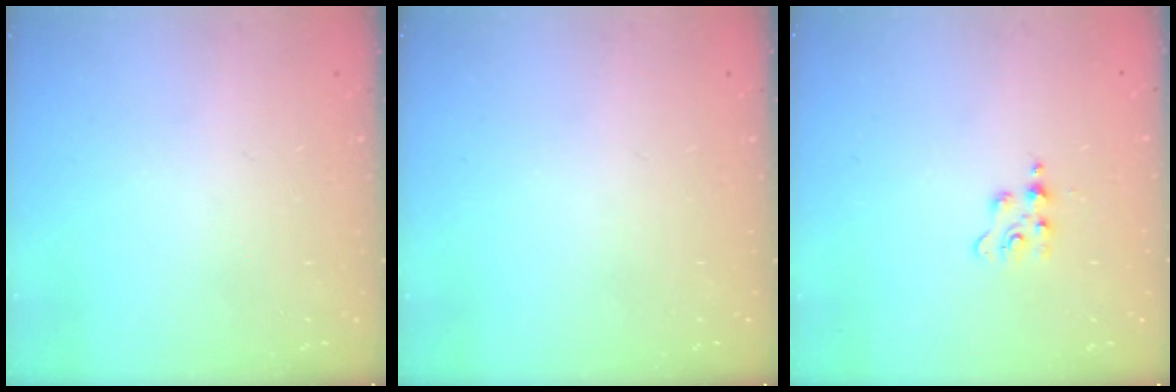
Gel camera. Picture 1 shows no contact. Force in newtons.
{"total": 0.0}
{"total": 3.7, "press": 3.7, "slide": 0.5}